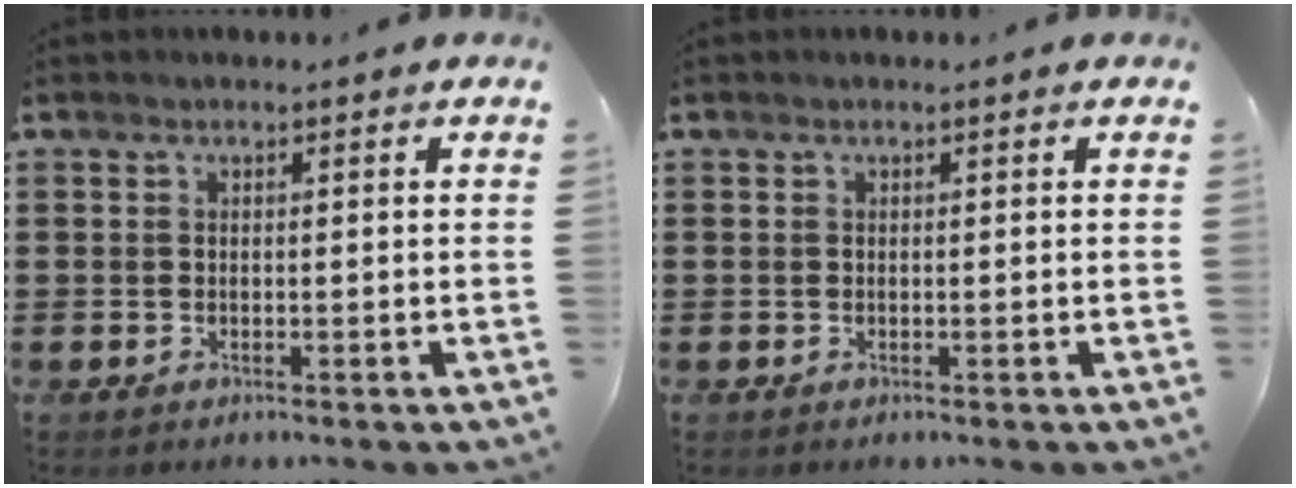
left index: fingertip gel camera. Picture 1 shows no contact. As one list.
[{"total": 0.0}]